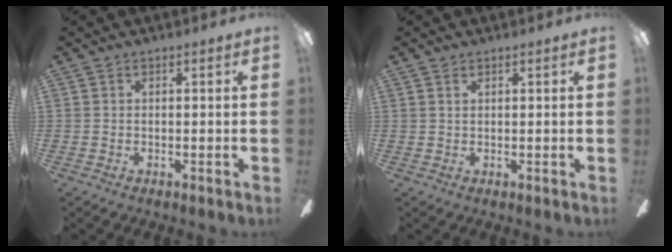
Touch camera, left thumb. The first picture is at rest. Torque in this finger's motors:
{"motor_torque": [0.00, -0.17, -0.19, 0.12, -0.01]}